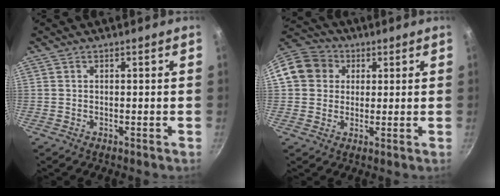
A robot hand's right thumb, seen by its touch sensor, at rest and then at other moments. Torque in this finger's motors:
{"motor_torque": [-0.04, 1.28, 0.38, -0.27, 0.04]}